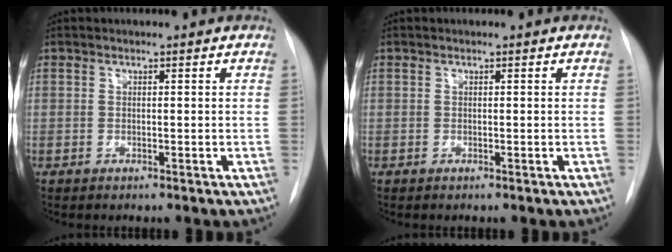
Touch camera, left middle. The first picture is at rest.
{"total": 0.0}